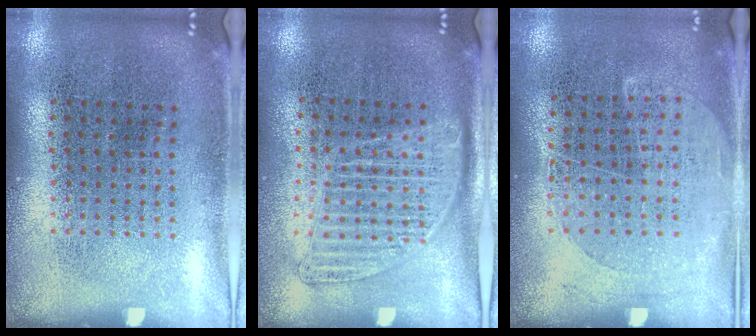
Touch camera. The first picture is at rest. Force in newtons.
{"total": 1.4, "press": 1.3, "slide": 0.6}
{"total": 1.2, "press": 1.0, "slide": 0.7}